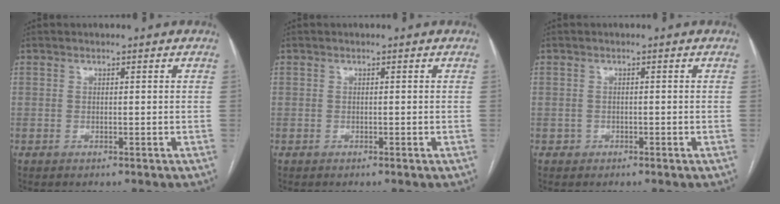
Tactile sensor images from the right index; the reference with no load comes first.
{"total": 0.0}
{"total": 1.0, "force": [-0.5, 0.9, -0.1], "torque": [0.001, 0.006, -0.010]}